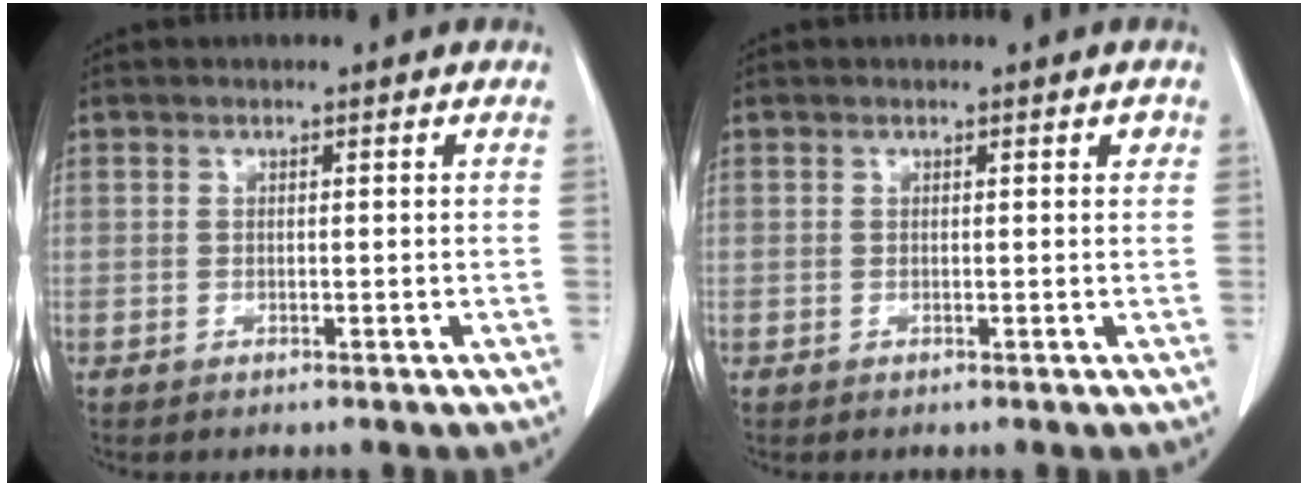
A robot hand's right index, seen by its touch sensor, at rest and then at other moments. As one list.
[{"total": 0.8, "force": [0.3, 0.3, 0.6], "torque": [-0.007, 0.001, 0.003]}]